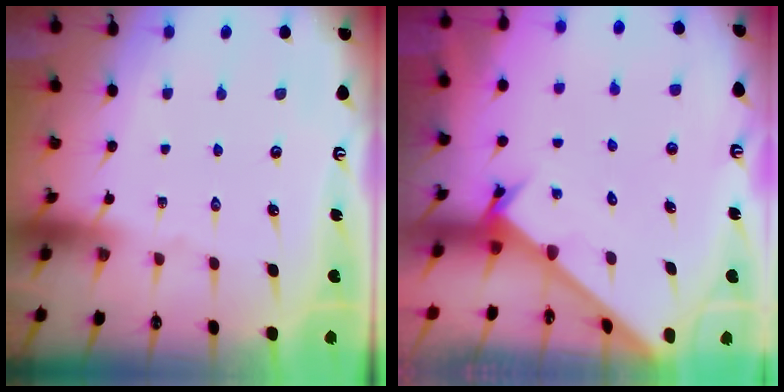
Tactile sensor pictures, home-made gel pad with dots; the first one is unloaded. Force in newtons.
{"total": 2.4, "press": 2.4, "slide": 0.1}